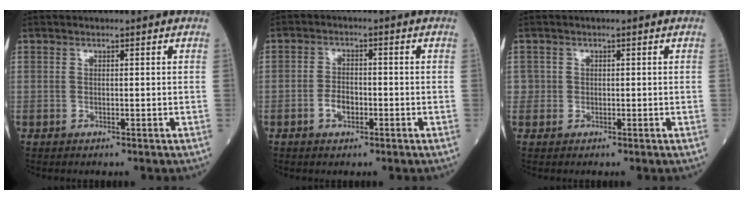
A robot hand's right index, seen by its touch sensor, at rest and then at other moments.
{"total": 3.0, "force": [-1.2, 1.7, 2.2], "torque": [-0.041, 0.007, -0.020]}
{"total": 1.3, "force": [-0.1, 1.3, -0.1], "torque": [0.010, 0.009, -0.003]}